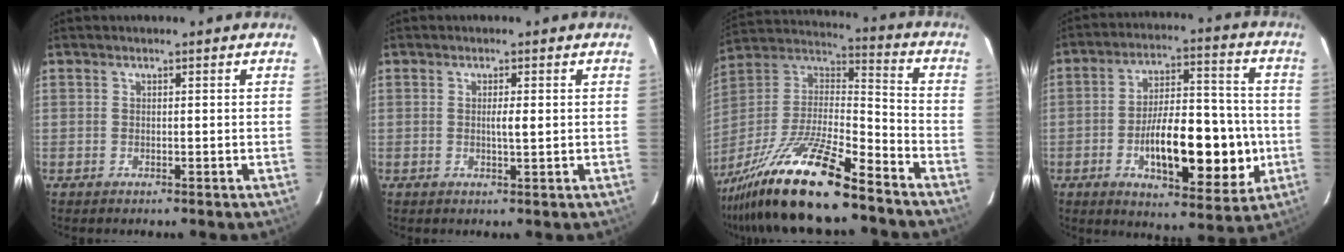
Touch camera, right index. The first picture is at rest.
{"total": 1.8, "force": [0.1, 0.1, 1.8], "torque": [-0.032, -0.001, 0.001]}
{"total": 20.3, "force": [-15.2, 2.5, 13.3], "torque": [-0.288, -0.022, -0.283]}
{"total": 17.3, "force": [-4.0, 6.3, 15.6], "torque": [-0.243, 0.015, -0.056]}